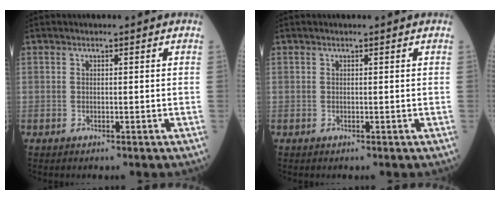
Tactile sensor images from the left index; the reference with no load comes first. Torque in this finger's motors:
{"motor_torque": [0.21, 0.06, -0.01, -0.01]}